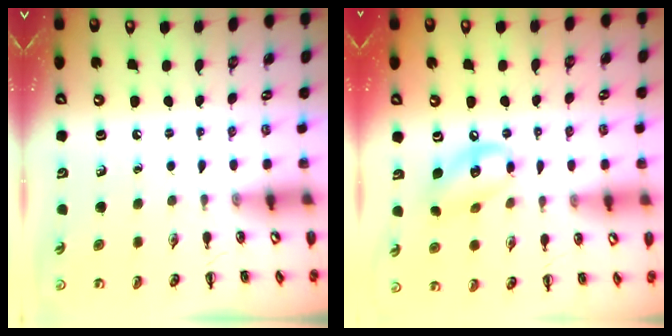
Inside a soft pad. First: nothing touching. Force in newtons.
{"total": 12.6, "press": 12.3, "slide": 2.7}